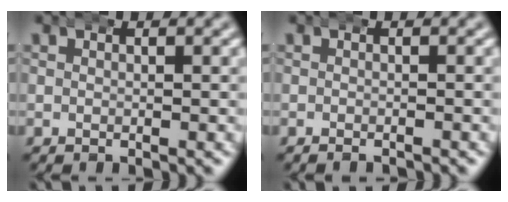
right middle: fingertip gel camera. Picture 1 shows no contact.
{"total": 0.7, "force": [-0.7, -0.1, 0.0], "torque": [-0.003, -0.002, -0.012]}